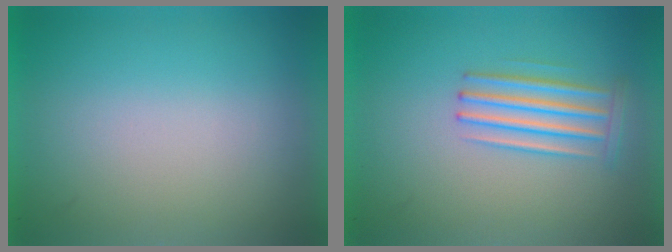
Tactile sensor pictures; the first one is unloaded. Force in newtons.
{"total": 2.8}